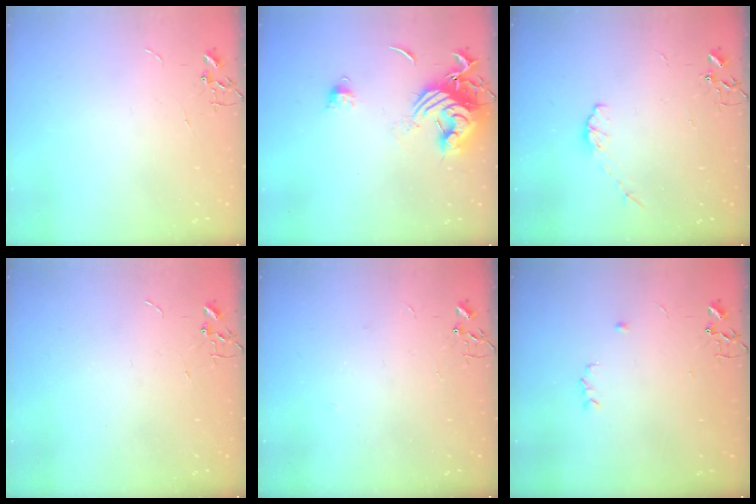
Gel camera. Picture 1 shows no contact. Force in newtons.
{"total": 13.5, "press": 13.4, "slide": 1.5}
{"total": 5.1, "press": 5.1, "slide": 0.8}
{"total": 0.0}
{"total": 2.5, "press": 2.1, "slide": 1.4}
{"total": 3.4, "press": 3.4, "slide": 0.6}